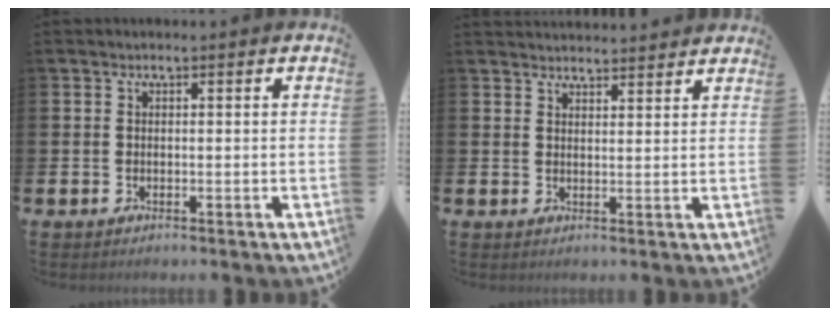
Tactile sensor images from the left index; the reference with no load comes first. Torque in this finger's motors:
{"motor_torque": [0.84, -1.30, 0.14, 0.03]}